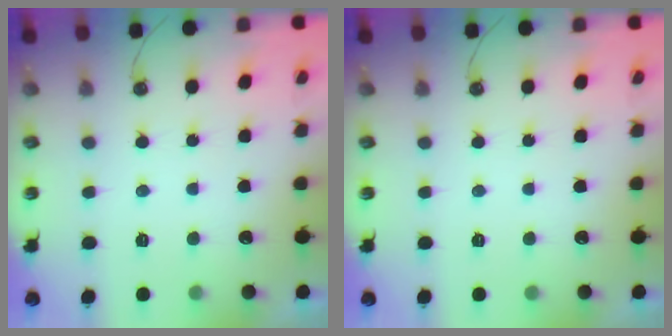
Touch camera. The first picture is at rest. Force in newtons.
{"total": 0.0}